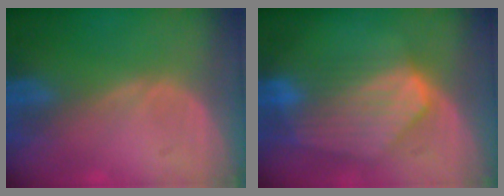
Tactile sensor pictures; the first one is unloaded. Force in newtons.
{"total": 8.8, "press": 7.8, "slide": 4.0}